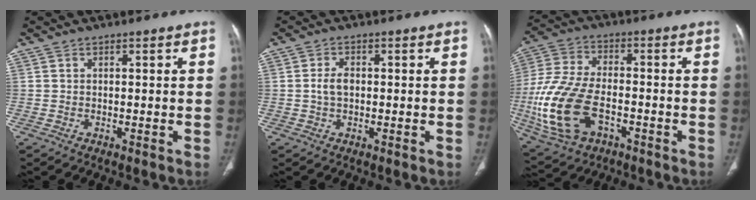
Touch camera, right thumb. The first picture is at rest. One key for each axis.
{"total": 2.9, "fx": -0.1, "fy": 1.8, "fz": 2.3, "tx": -0.048, "ty": 0.006, "tz": -0.003}
{"total": 18.4, "fx": -5.2, "fy": 10.7, "fz": 14.0, "tx": -0.312, "ty": 0.011, "tz": -0.090}